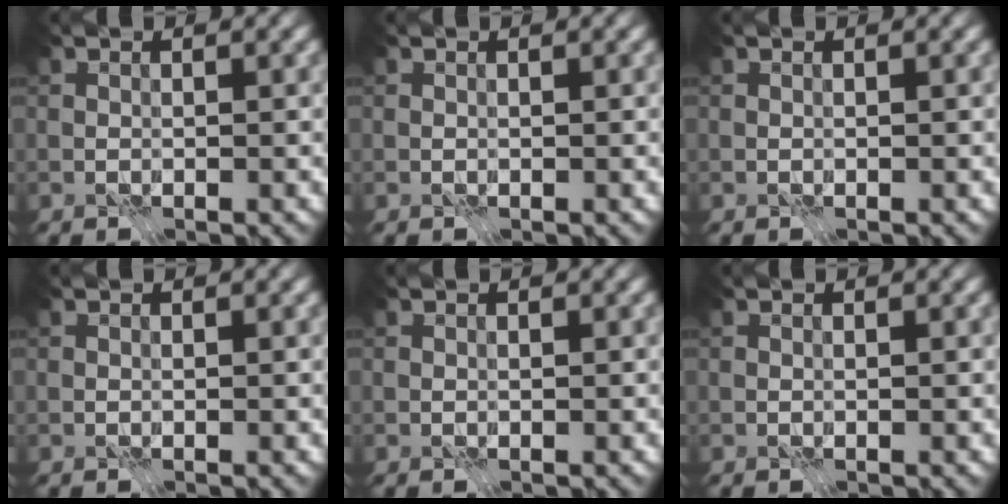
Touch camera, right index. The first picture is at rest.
{"total": 0.0}
{"total": 0.0}
{"total": 0.0}
{"total": 0.0}
{"total": 0.0}